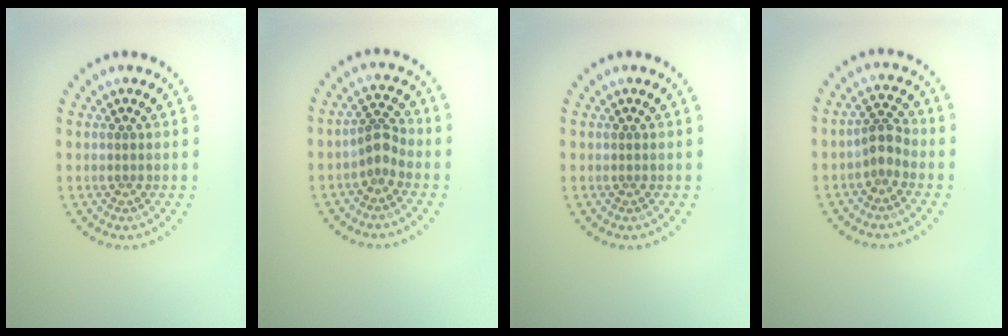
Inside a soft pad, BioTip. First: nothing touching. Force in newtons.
{"total": 2.0, "press": 1.6, "slide": 1.2}
{"total": 0.0}
{"total": 2.0, "press": 1.6, "slide": 1.3}